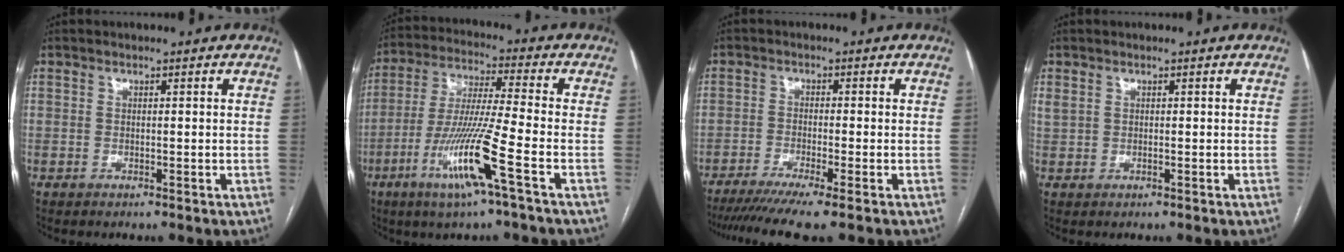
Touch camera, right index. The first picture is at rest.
{"total": 13.0, "force": [-5.7, -1.0, 11.6], "torque": [-0.234, -0.020, -0.111]}
{"total": 9.2, "force": [-7.1, -0.6, 5.8], "torque": [-0.085, -0.019, -0.113]}
{"total": 1.1, "force": [0.6, 0.6, 0.6], "torque": [-0.023, 0.010, 0.018]}